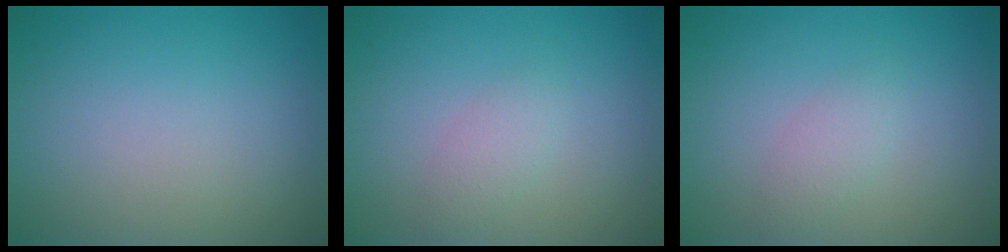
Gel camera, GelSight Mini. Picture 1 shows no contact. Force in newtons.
{"total": 1.5, "press": 1.5, "slide": 0.1}
{"total": 1.5, "press": 1.5, "slide": 0.1}